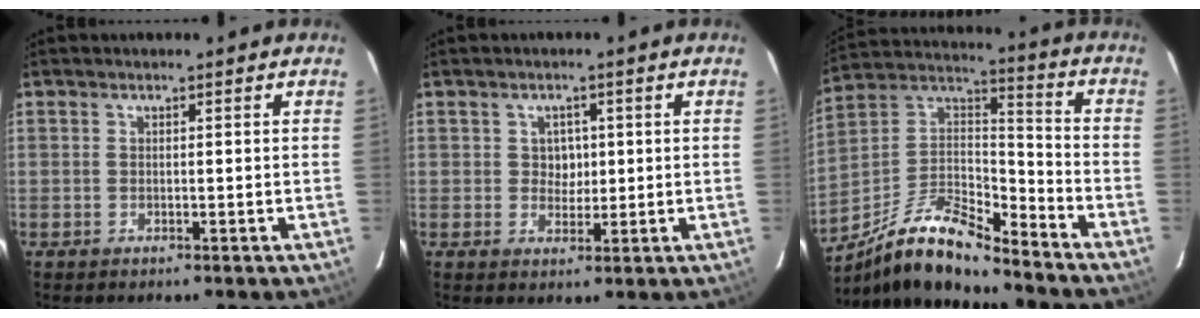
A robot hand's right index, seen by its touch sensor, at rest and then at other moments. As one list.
[{"total": 2.9, "force": [0.5, 2.7, 1.0], "torque": [-0.014, 0.008, 0.007]}, {"total": 16.5, "force": [-12.6, 4.1, 9.9], "torque": [-0.199, 0.005, -0.236]}]